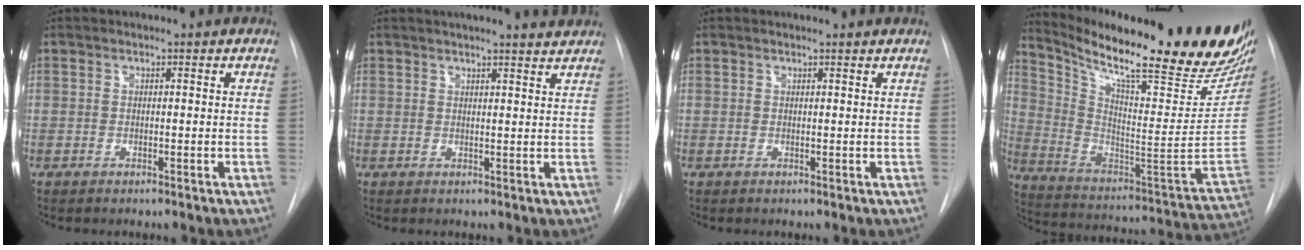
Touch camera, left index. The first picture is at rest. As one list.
[{"total": 7.6, "force": [7.1, 0.2, 2.8], "torque": [-0.041, 0.001, 0.073]}, {"total": 1.3, "force": [1.3, -0.2, 0.3], "torque": [-0.009, 0.000, 0.012]}, {"total": 30.0, "force": [24.0, 2.9, 17.7], "torque": [-0.293, -0.080, 0.342]}]